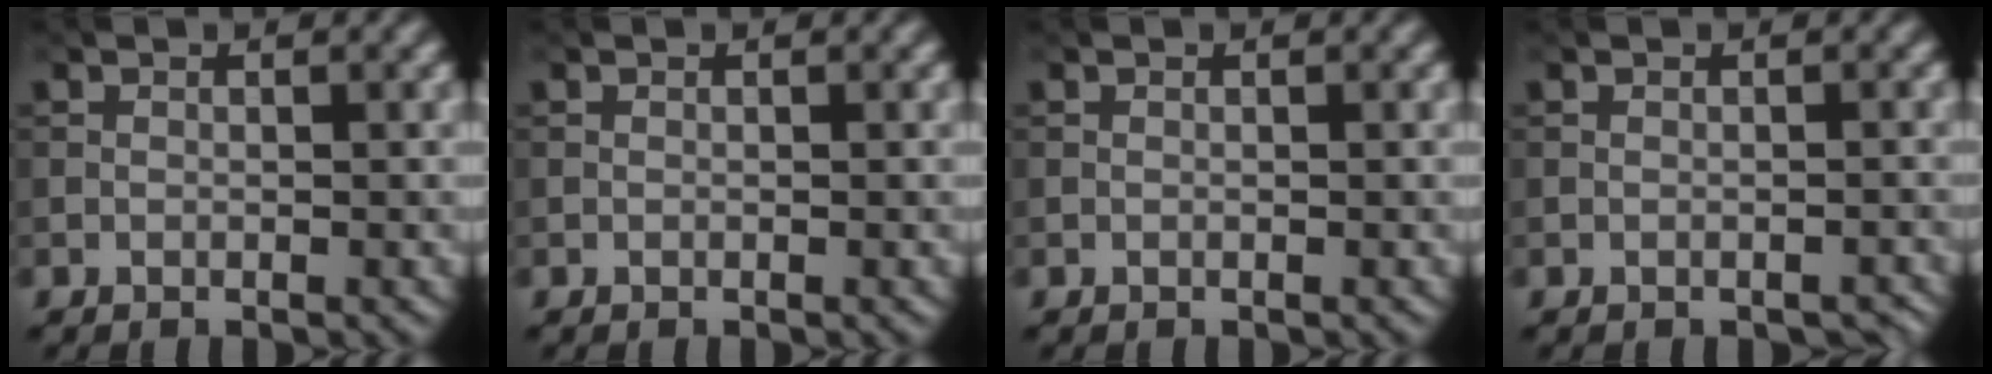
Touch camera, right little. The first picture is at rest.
{"total": 0.0}
{"total": 0.0}
{"total": 0.9, "force": [-0.8, 0.3, 0.3], "torque": [-0.004, -0.003, -0.008]}